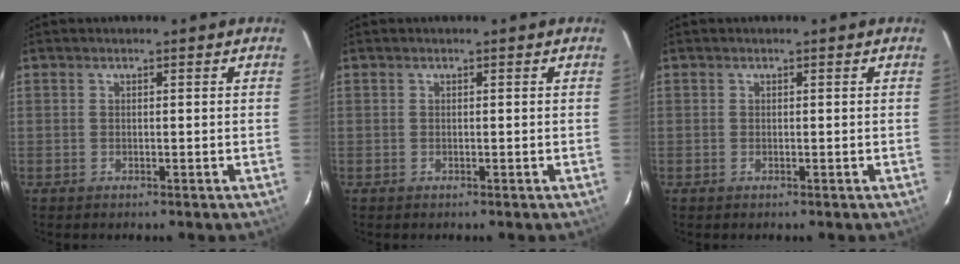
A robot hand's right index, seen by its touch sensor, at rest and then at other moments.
{"total": 0.0}
{"total": 0.0}